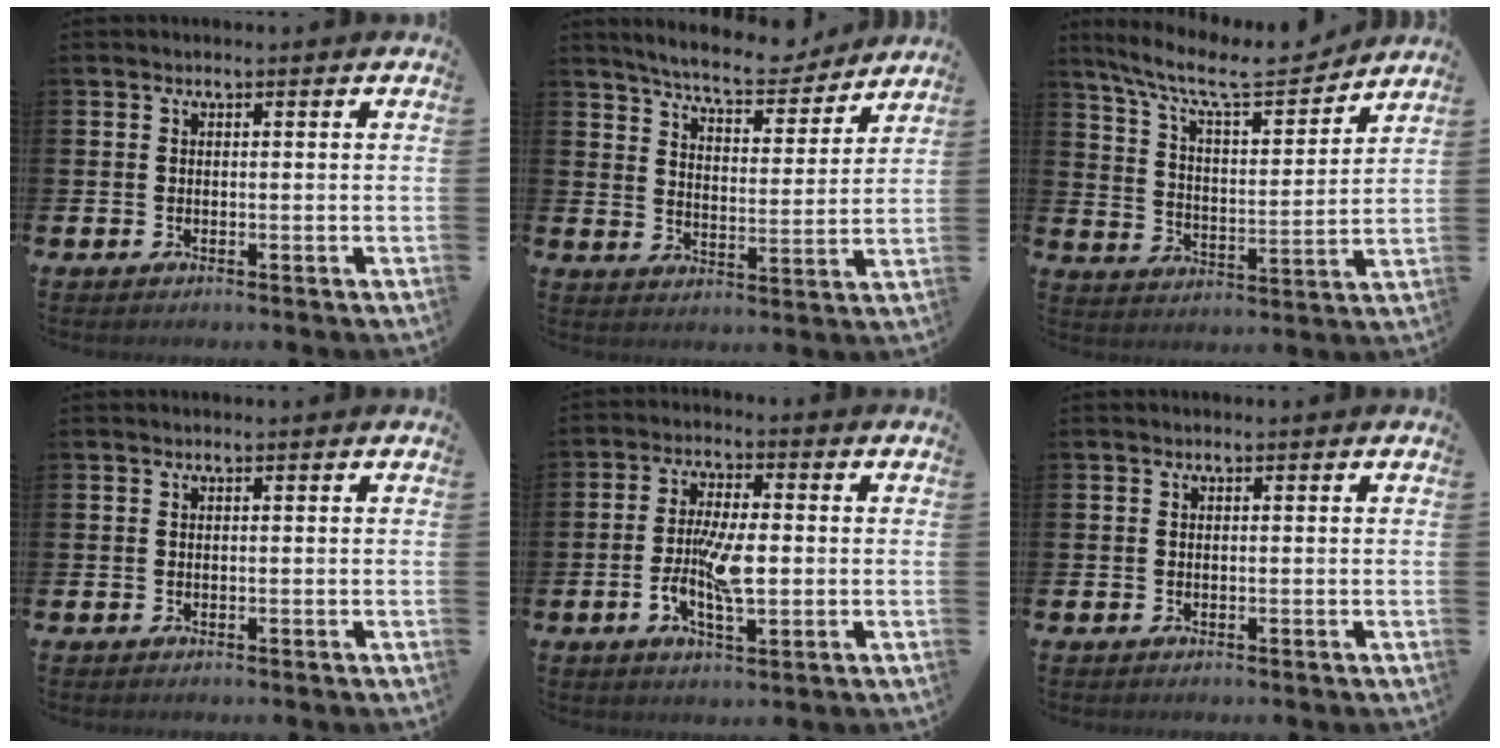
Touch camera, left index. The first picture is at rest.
{"total": 7.4, "force": [7.0, 0.9, 2.0], "torque": [-0.064, -0.042, 0.123]}
{"total": 9.9, "force": [8.6, 2.3, 4.3], "torque": [-0.115, -0.052, 0.147]}
{"total": 0.0}
{"total": 7.2, "force": [-1.0, 2.5, 6.7], "torque": [-0.127, 0.001, -0.022]}
{"total": 0.0}